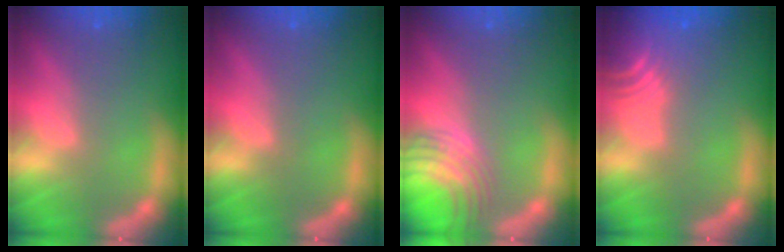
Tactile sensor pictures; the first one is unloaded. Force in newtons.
{"total": 0.0}
{"total": 7.5}
{"total": 9.1}